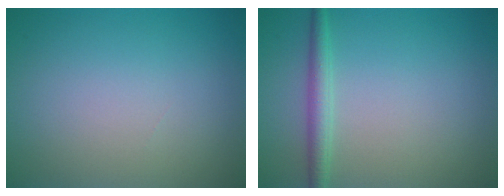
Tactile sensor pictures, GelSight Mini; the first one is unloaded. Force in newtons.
{"total": 2.1, "press": 2.1, "slide": 0.0}